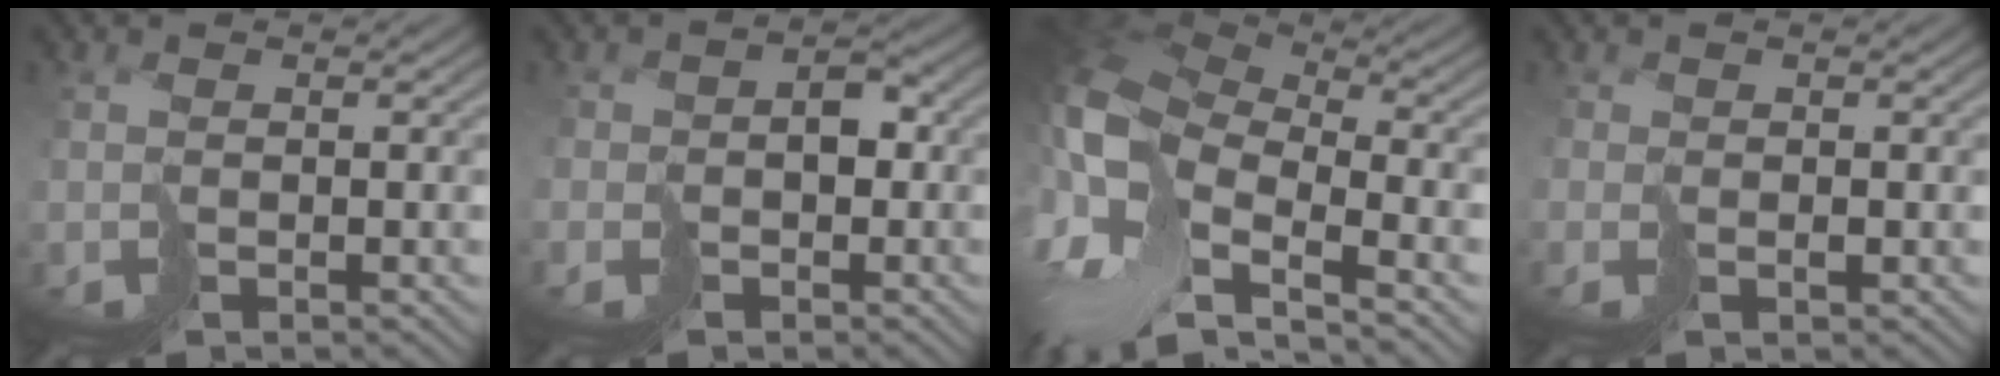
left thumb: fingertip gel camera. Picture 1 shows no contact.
{"total": 3.2, "force": [-1.0, 2.9, 0.9], "torque": [-0.001, 0.001, -0.022]}
{"total": 12.5, "force": [-3.9, 6.6, 9.9], "torque": [-0.272, -0.013, -0.062]}
{"total": 0.8, "force": [0.2, 0.0, -0.7], "torque": [0.022, 0.003, 0.007]}